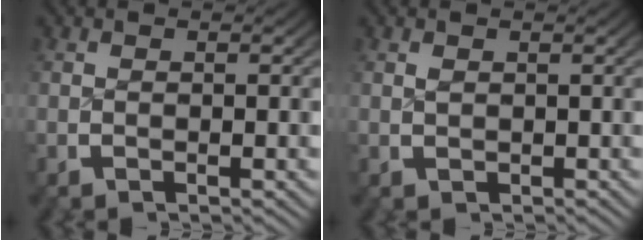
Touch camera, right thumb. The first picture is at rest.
{"total": 1.0, "force": [0.5, 0.0, -0.8], "torque": [0.010, -0.005, 0.012]}